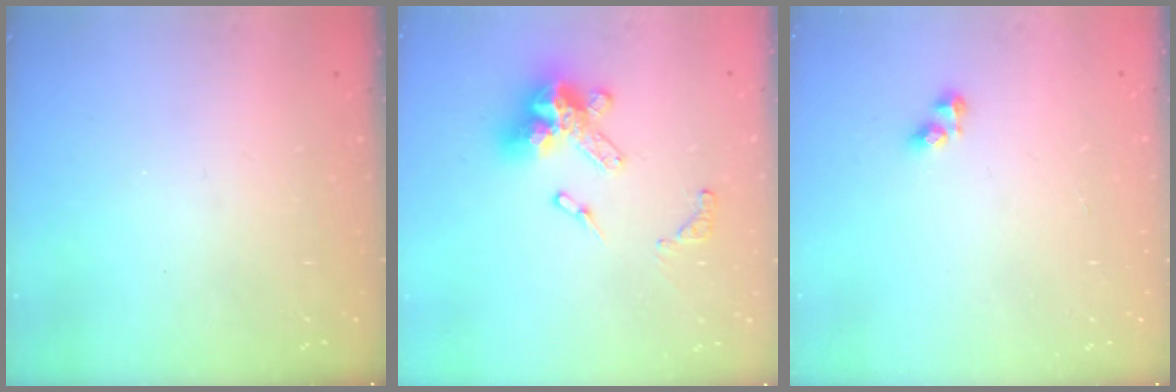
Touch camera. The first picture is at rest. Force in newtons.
{"total": 13.7, "press": 13.6, "slide": 1.5}
{"total": 2.8, "press": 2.8, "slide": 0.3}